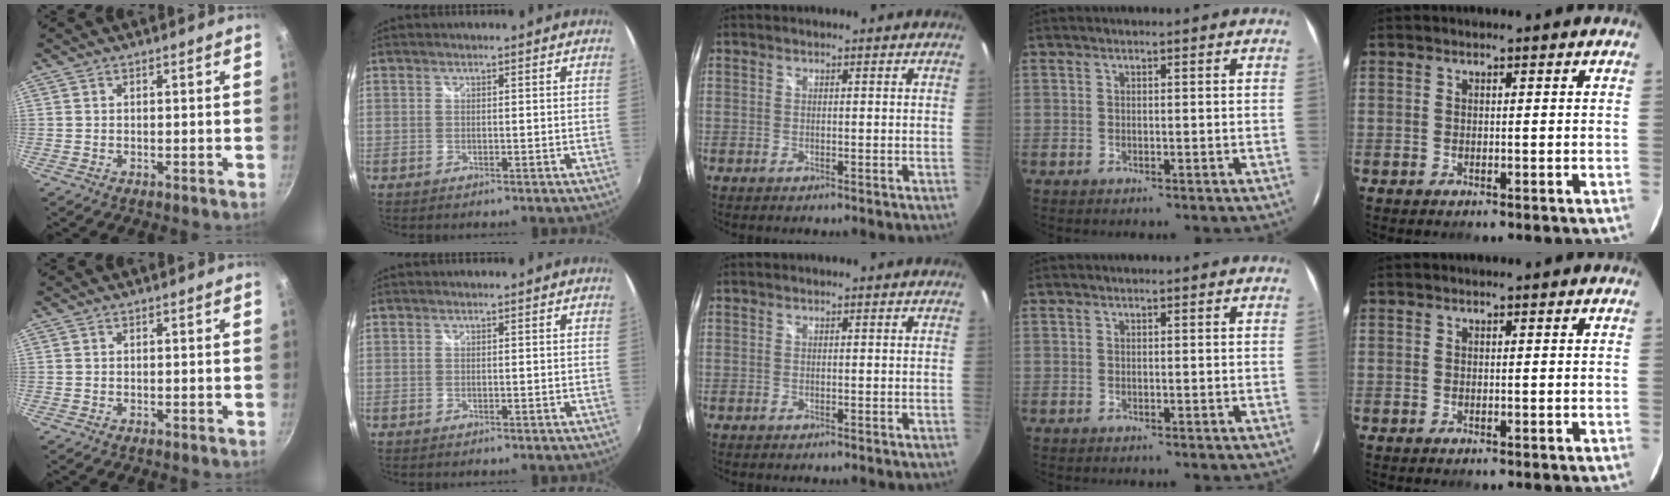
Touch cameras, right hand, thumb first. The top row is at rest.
{}